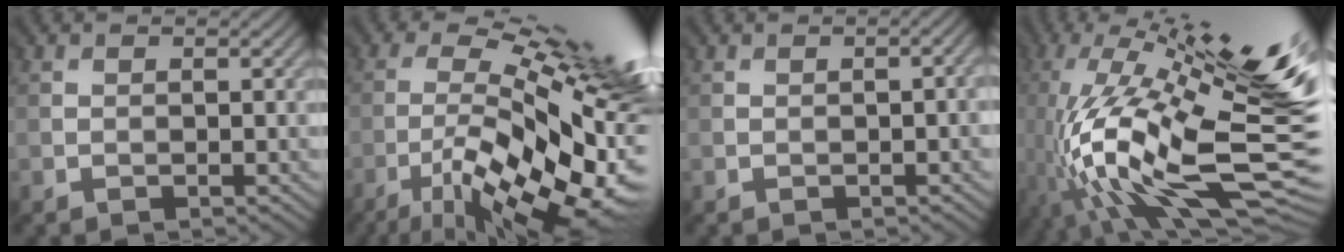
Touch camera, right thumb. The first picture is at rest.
{"total": 16.3, "force": [-4.8, 5.2, 14.7], "torque": [-0.236, -0.007, -0.083]}
{"total": 2.1, "force": [-0.6, 0.6, 1.9], "torque": [-0.025, -0.003, -0.005]}
{"total": 17.2, "force": [-3.2, 5.6, 15.9], "torque": [-0.305, 0.003, -0.066]}